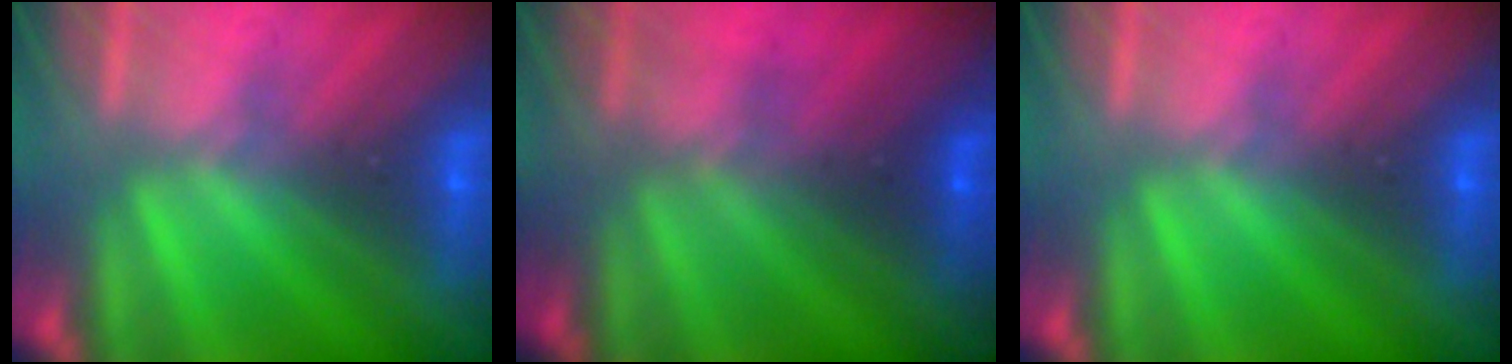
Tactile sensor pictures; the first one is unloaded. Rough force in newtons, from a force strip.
{"total": 2.7}
{"total": 0.0}